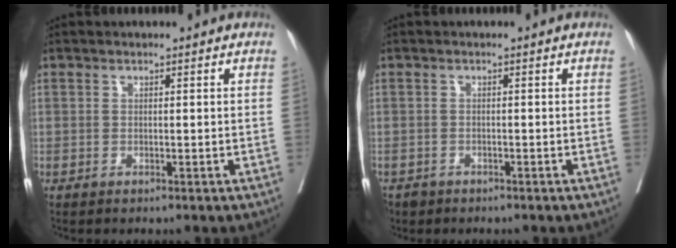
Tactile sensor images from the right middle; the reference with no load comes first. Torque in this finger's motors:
{"motor_torque": [-0.13, -0.46, 0.07, 0.05]}